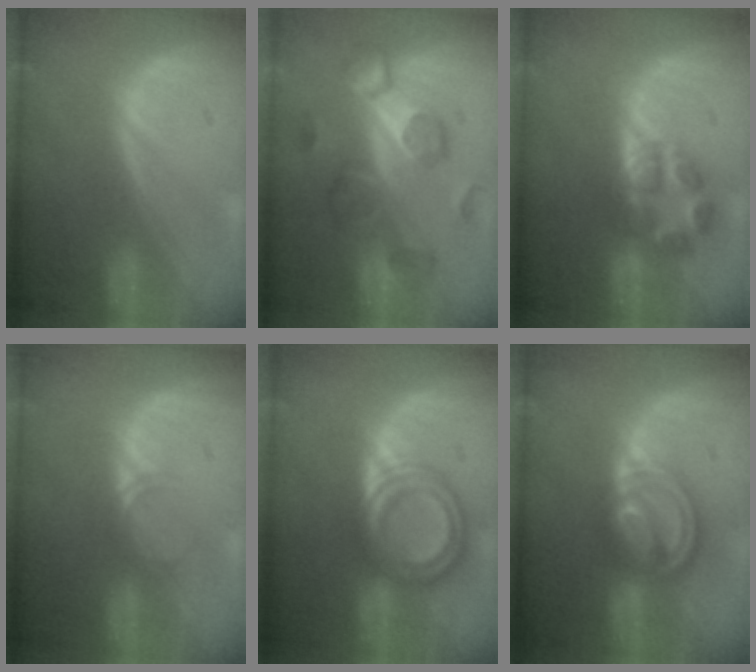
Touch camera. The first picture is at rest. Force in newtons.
{"total": 8.6, "press": 8.5, "slide": 1.6}
{"total": 5.8, "press": 5.8, "slide": 0.8}
{"total": 1.7, "press": 1.7, "slide": 0.3}
{"total": 7.5, "press": 7.5, "slide": 0.5}
{"total": 8.1, "press": 7.0, "slide": 4.1}